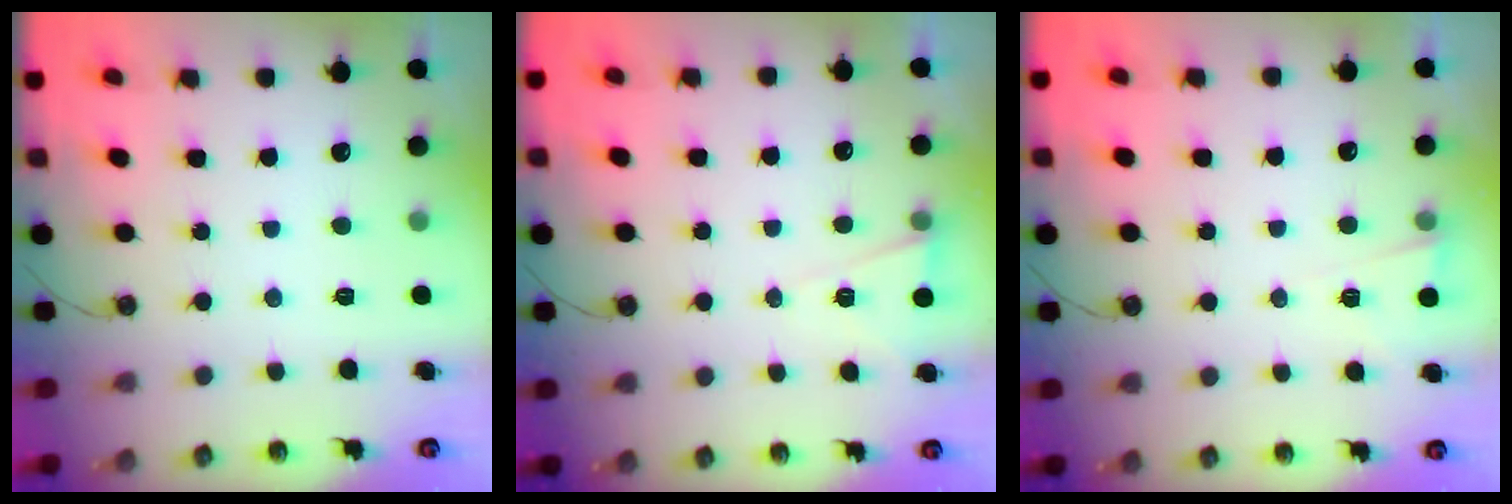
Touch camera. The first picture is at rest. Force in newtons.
{"total": 6.0, "press": 4.2, "slide": 4.4}
{"total": 3.1, "press": 2.9, "slide": 1.0}